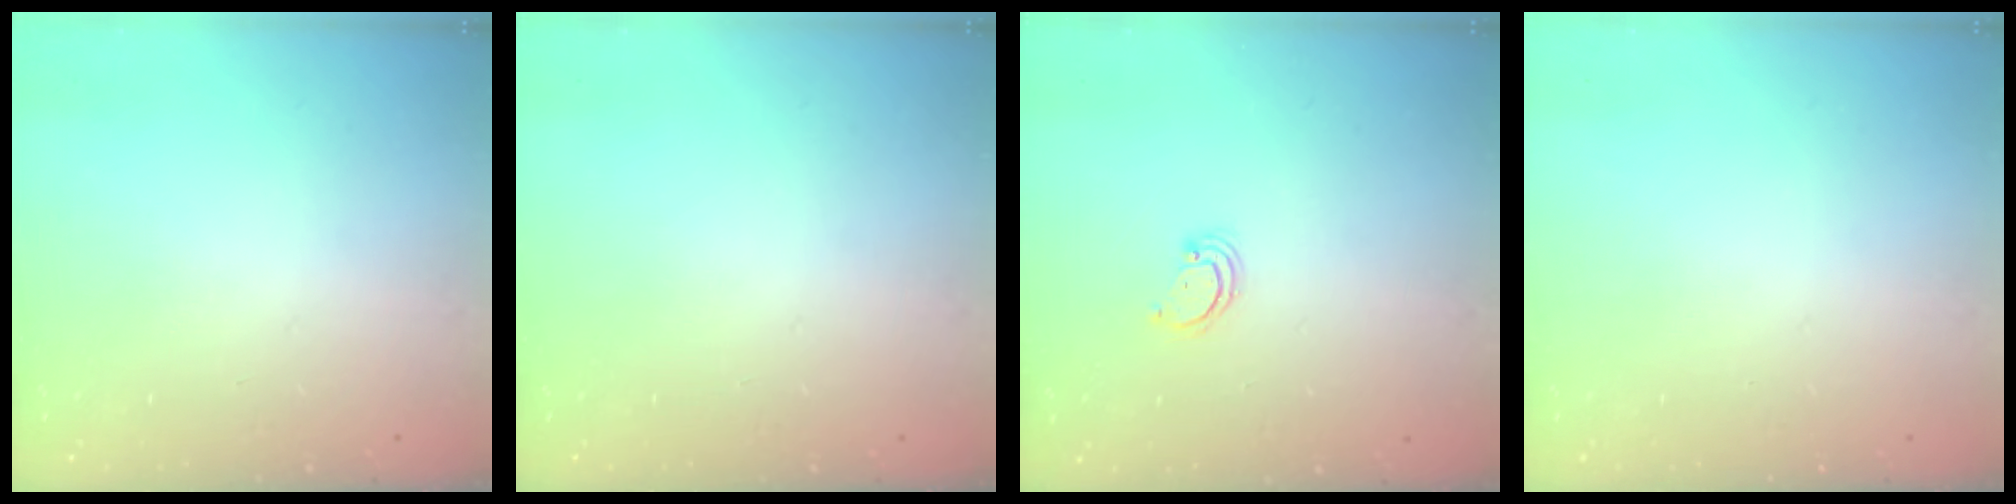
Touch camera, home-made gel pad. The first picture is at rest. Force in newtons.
{"total": 0.0}
{"total": 1.7, "press": 1.7, "slide": 0.1}
{"total": 0.0}